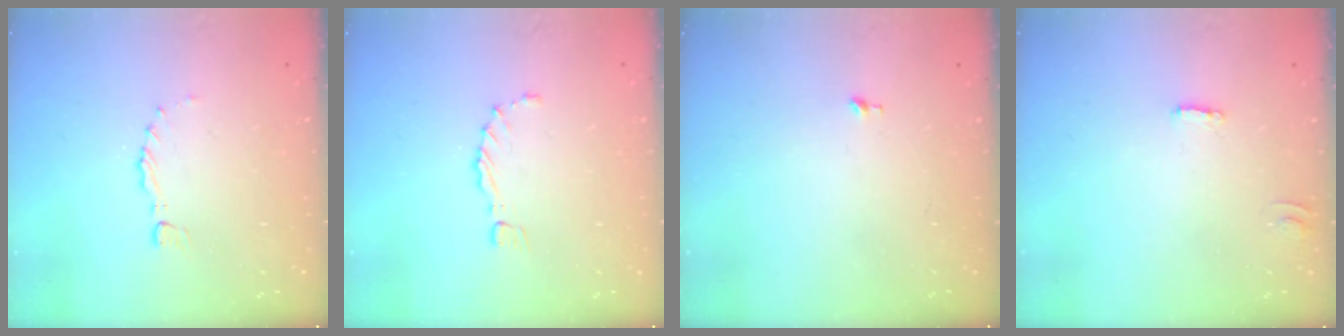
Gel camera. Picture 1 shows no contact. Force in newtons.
{"total": 0.9, "press": 0.9, "slide": 0.4}
{"total": 5.3, "press": 5.3, "slide": 0.4}
{"total": 2.0, "press": 2.0, "slide": 0.1}